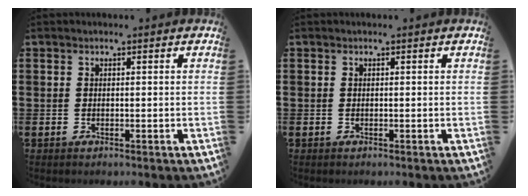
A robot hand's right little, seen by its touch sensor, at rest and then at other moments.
{"total": 0.0}